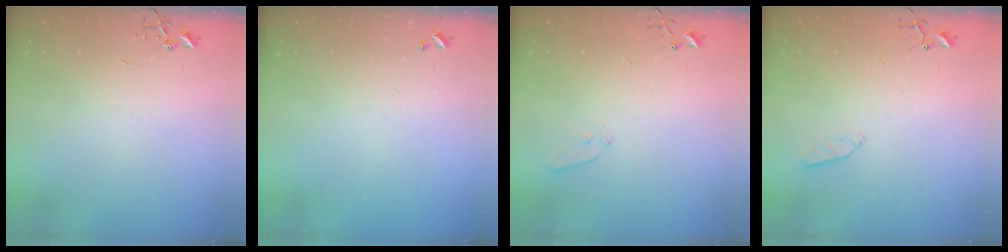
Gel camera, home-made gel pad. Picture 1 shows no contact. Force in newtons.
{"total": 0.0}
{"total": 4.4, "press": 4.4, "slide": 0.7}
{"total": 4.5, "press": 4.5, "slide": 0.4}